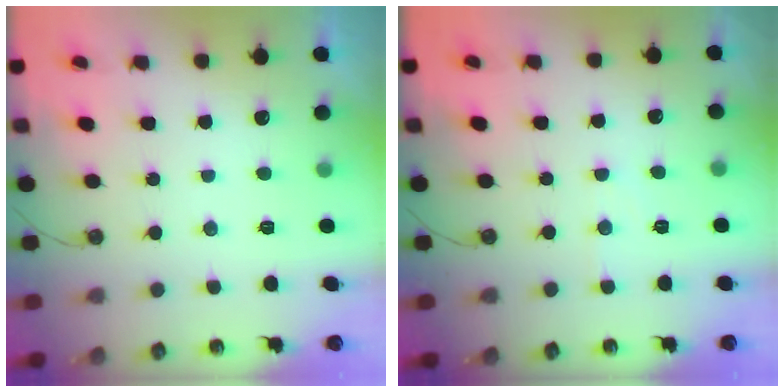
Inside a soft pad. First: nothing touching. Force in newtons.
{"total": 4.7, "press": 4.7, "slide": 0.5}